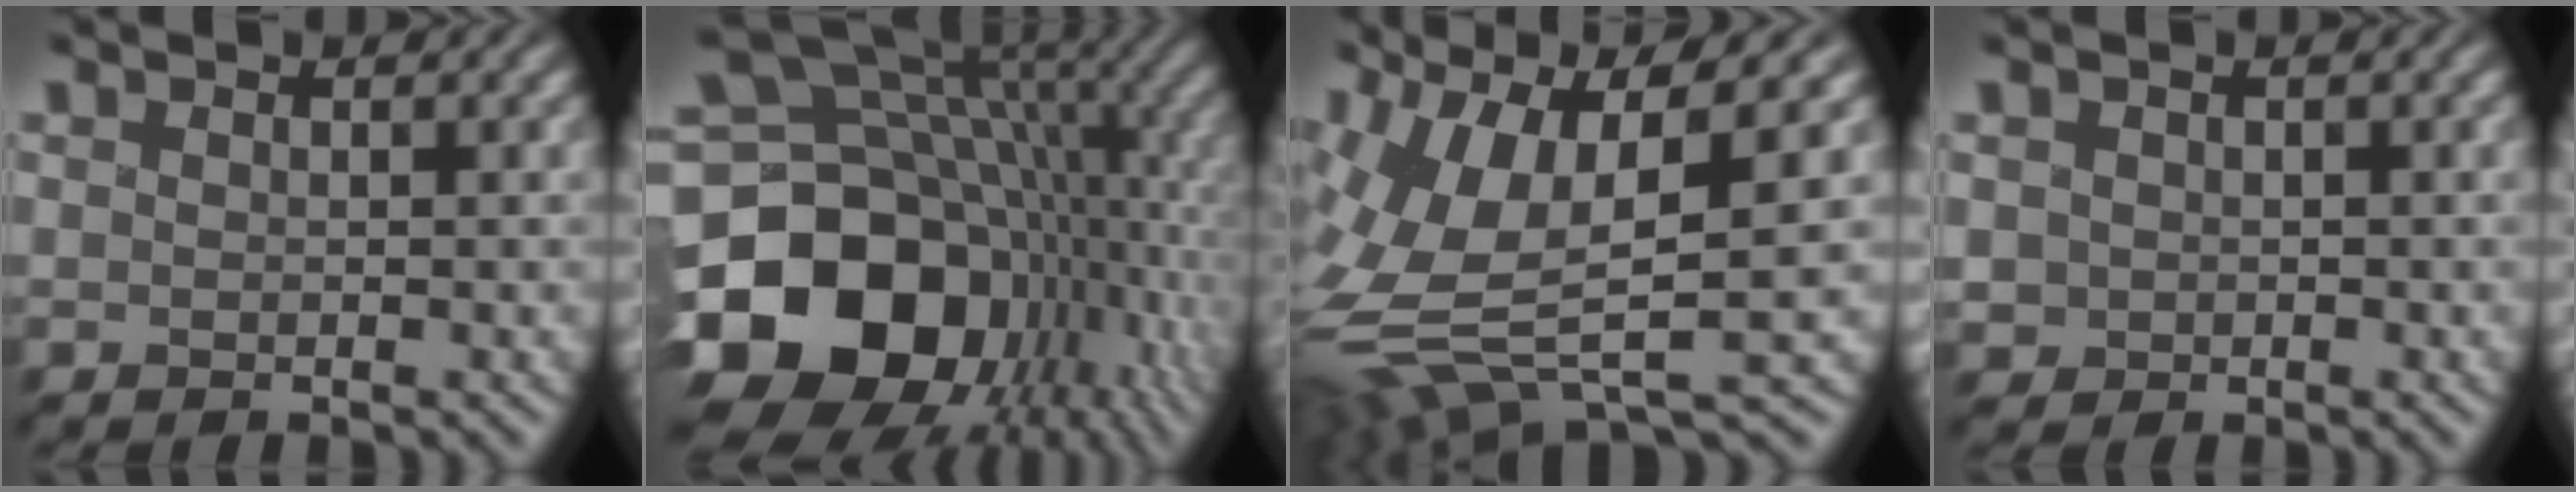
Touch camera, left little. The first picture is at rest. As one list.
[{"total": 20.1, "force": [-5.9, 14.6, 12.4], "torque": [-0.253, -0.010, -0.099]}, {"total": 11.2, "force": [0.8, 4.4, 10.2], "torque": [-0.225, -0.009, 0.018]}, {"total": 1.2, "force": [0.1, 1.1, 0.1], "torque": [-0.006, -0.004, 0.003]}]